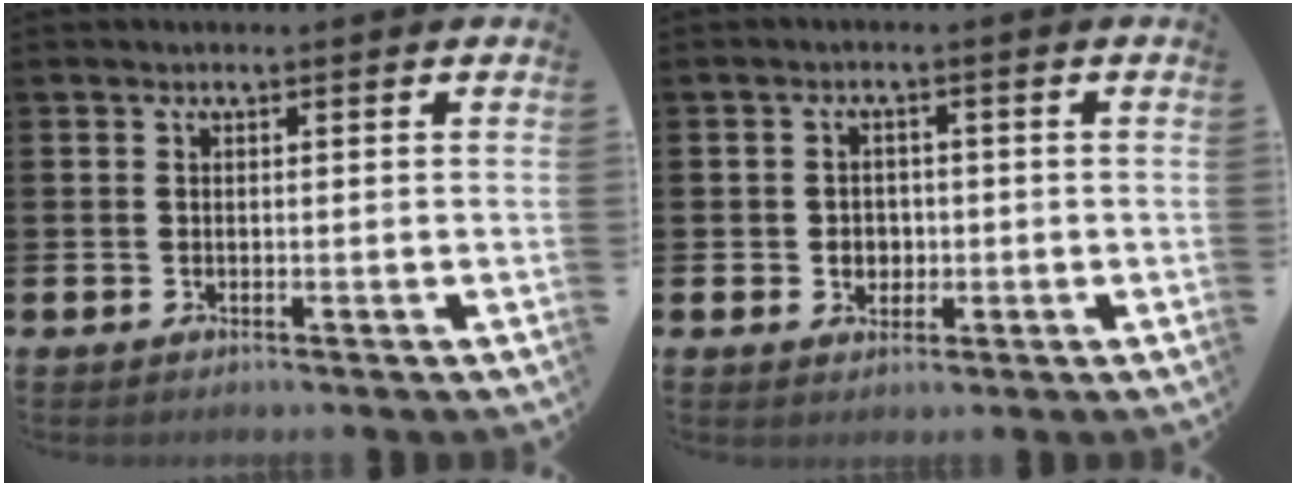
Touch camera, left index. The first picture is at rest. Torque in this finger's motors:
{"motor_torque": [0.34, -0.10, 0.03, 0.01]}